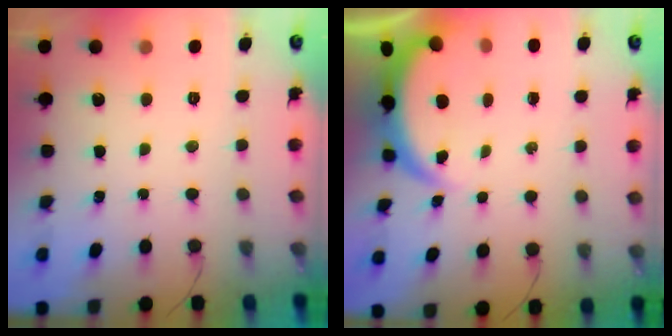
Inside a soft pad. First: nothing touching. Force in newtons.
{"total": 3.8, "press": 3.8, "slide": 0.2}